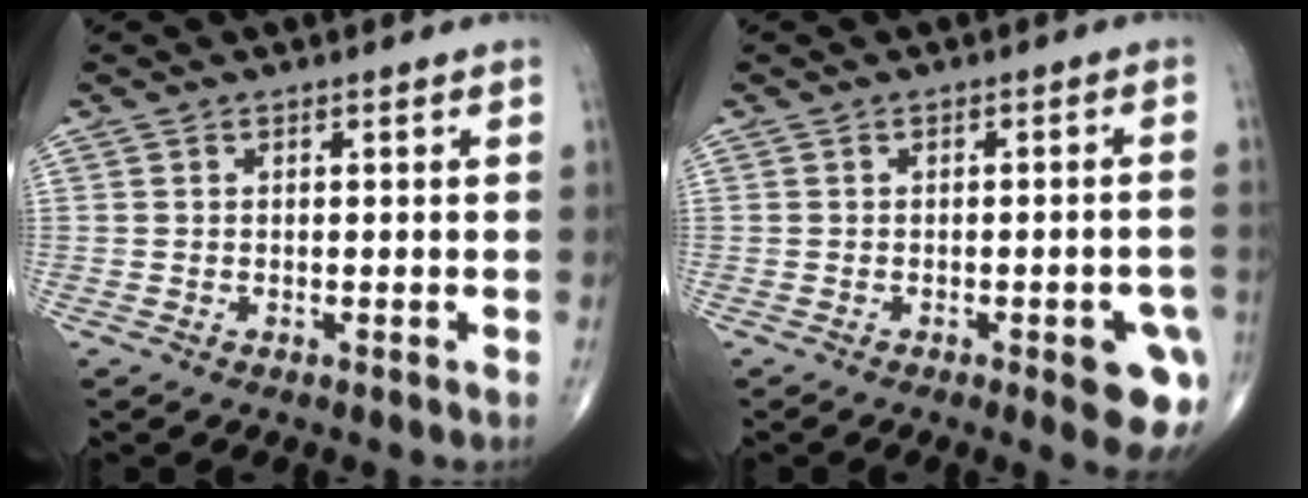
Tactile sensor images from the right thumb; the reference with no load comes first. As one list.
[{"total": 8.5, "force": [-3.6, 2.6, 7.3], "torque": [-0.068, 0.007, -0.040]}]